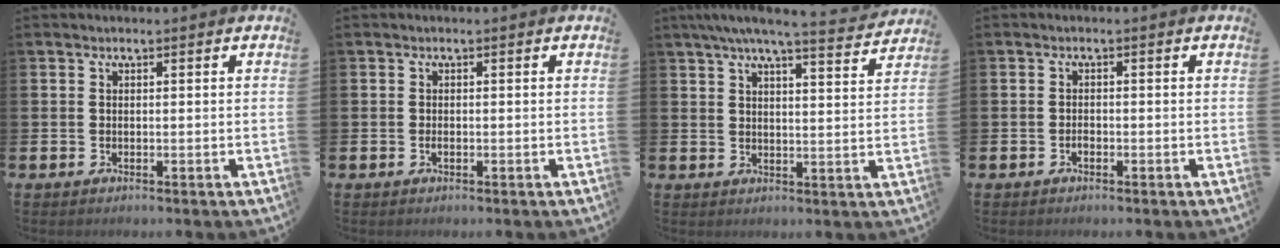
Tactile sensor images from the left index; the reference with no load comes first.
{"total": 0.6, "force": [-0.3, 0.2, 0.5], "torque": [-0.016, 0.003, -0.005]}
{"total": 6.6, "force": [6.0, 0.3, 2.7], "torque": [-0.060, -0.027, 0.104]}
{"total": 1.0, "force": [-0.6, 0.5, 0.6], "torque": [-0.019, 0.002, -0.010]}